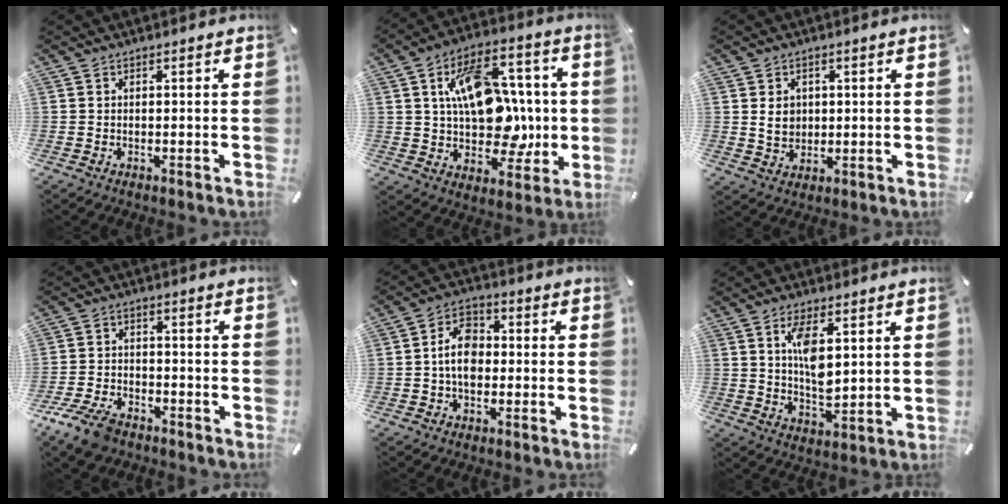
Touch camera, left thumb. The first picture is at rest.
{"total": 19.1, "force": [1.9, 13.3, 13.6], "torque": [-0.211, 0.001, 0.040]}
{"total": 4.8, "force": [0.8, 4.3, 2.0], "torque": [-0.038, -0.001, 0.010]}
{"total": 8.0, "force": [-5.8, 4.1, 3.8], "torque": [-0.088, 0.022, -0.111]}
{"total": 8.3, "force": [-0.7, 5.8, 6.0], "torque": [-0.105, 0.010, -0.015]}
{"total": 8.2, "force": [3.2, 3.7, 6.6], "torque": [-0.128, -0.014, 0.048]}